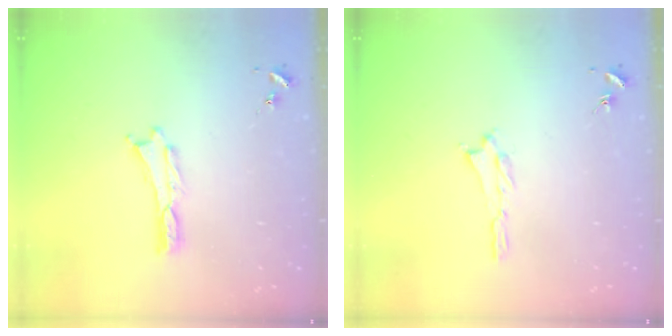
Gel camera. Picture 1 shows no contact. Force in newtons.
{"total": 1.2, "press": 1.2, "slide": 0.3}